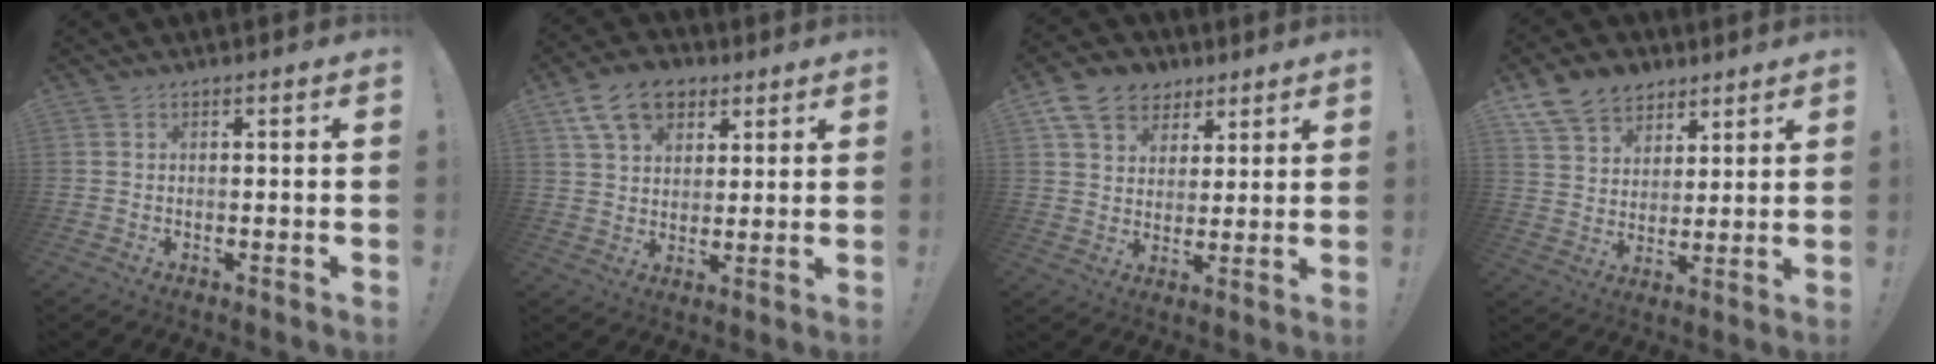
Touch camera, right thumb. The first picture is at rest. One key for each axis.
{"total": 13.2, "fx": 7.1, "fy": 8.9, "fz": 6.5, "tx": -0.100, "ty": -0.026, "tz": 0.137}
{"total": 11.9, "fx": 6.6, "fy": 9.0, "fz": 4.1, "tx": -0.062, "ty": -0.032, "tz": 0.132}
{"total": 11.9, "fx": 7.9, "fy": 8.3, "fz": 3.3, "tx": -0.064, "ty": -0.049, "tz": 0.158}